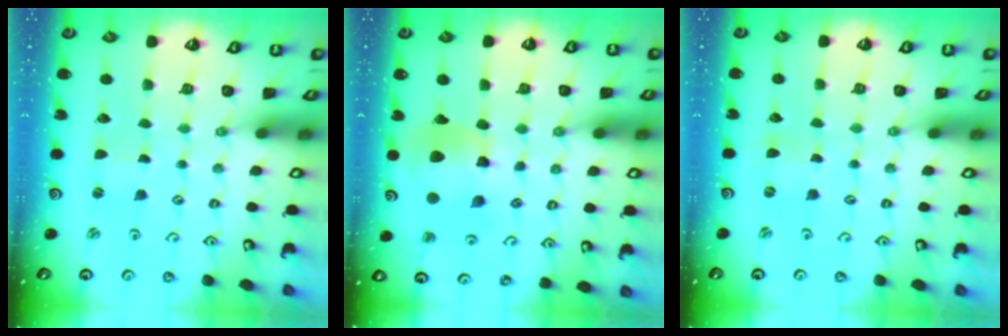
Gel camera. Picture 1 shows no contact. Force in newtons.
{"total": 12.6, "press": 12.4, "slide": 1.7}
{"total": 0.0}